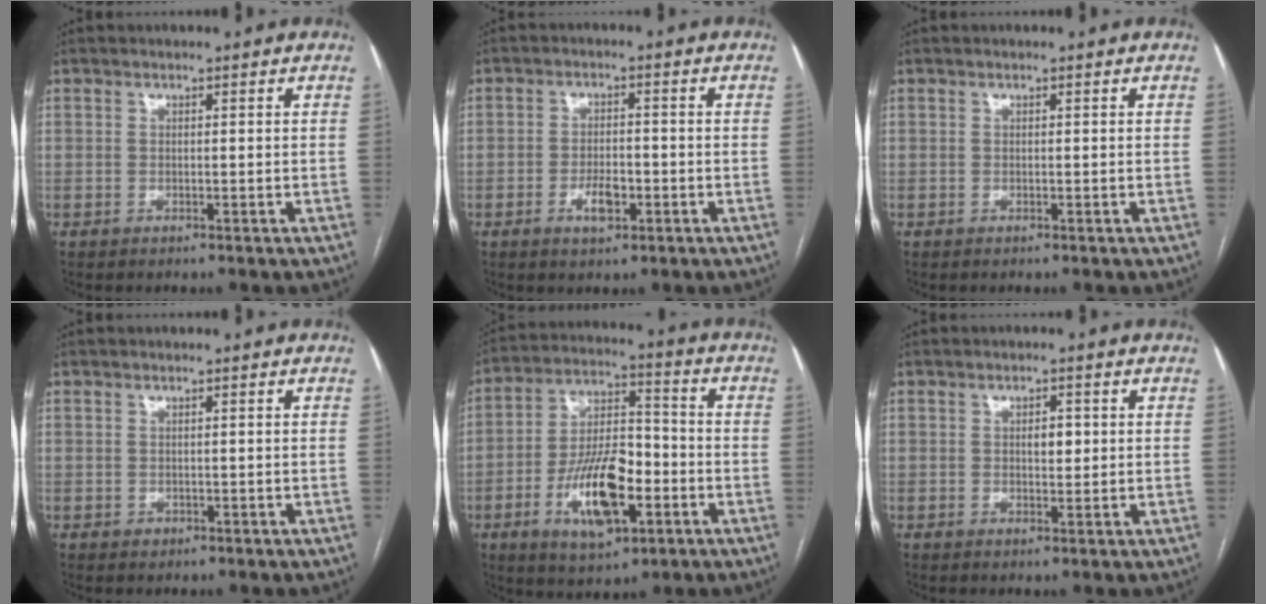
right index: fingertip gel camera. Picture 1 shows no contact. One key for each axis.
{"total": 4.3, "fx": -1.7, "fy": 1.8, "fz": 3.5, "tx": -0.062, "ty": 0.002, "tz": -0.026}
{"total": 0.0}
{"total": 0.8, "fx": -0.2, "fy": 0.7, "fz": 0.1, "tx": -0.003, "ty": 0.003, "tz": 0.001}
{"total": 14.6, "fx": -5.1, "fy": 5.7, "fz": 12.5, "tx": -0.233, "ty": 0.008, "tz": -0.082}
{"total": 2.4, "fx": 0.3, "fy": 1.2, "fz": 2.0, "tx": -0.029, "ty": 0.002, "tz": 0.005}